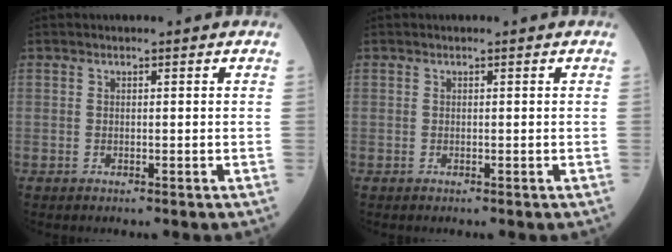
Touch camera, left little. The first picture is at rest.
{"total": 0.0}